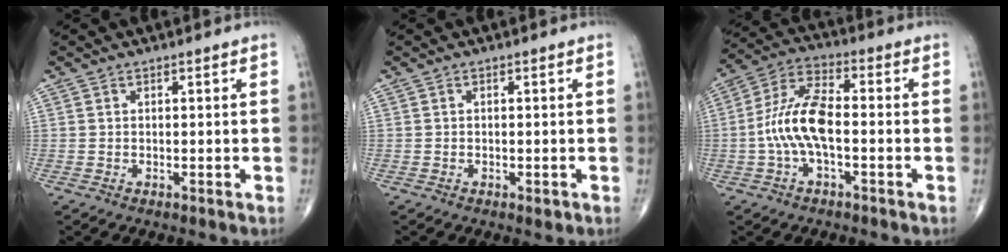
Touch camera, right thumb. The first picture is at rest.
{"total": 1.2, "force": [-0.5, 0.6, 0.9], "torque": [-0.011, -0.002, -0.006]}
{"total": 10.9, "force": [-1.7, 4.6, 9.7], "torque": [-0.208, 0.036, -0.039]}